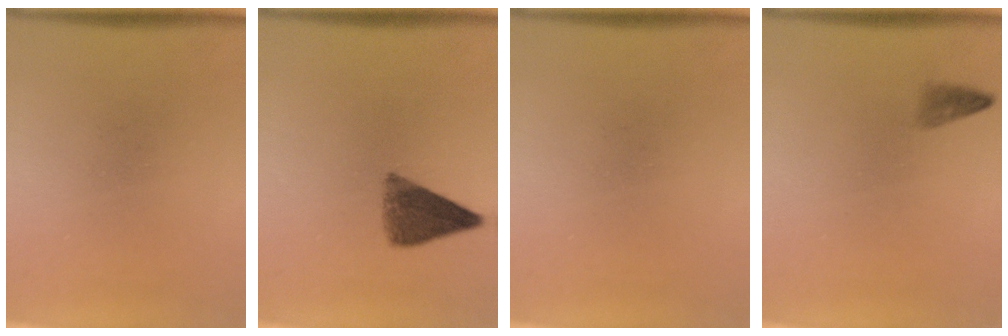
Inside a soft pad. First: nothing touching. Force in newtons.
{"total": 6.4}
{"total": 0.0}
{"total": 1.2}